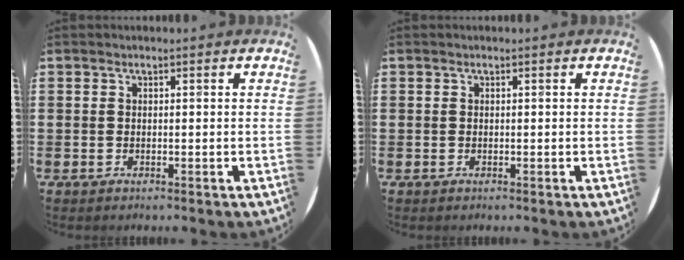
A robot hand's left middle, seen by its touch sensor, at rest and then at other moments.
{"total": 0.0}